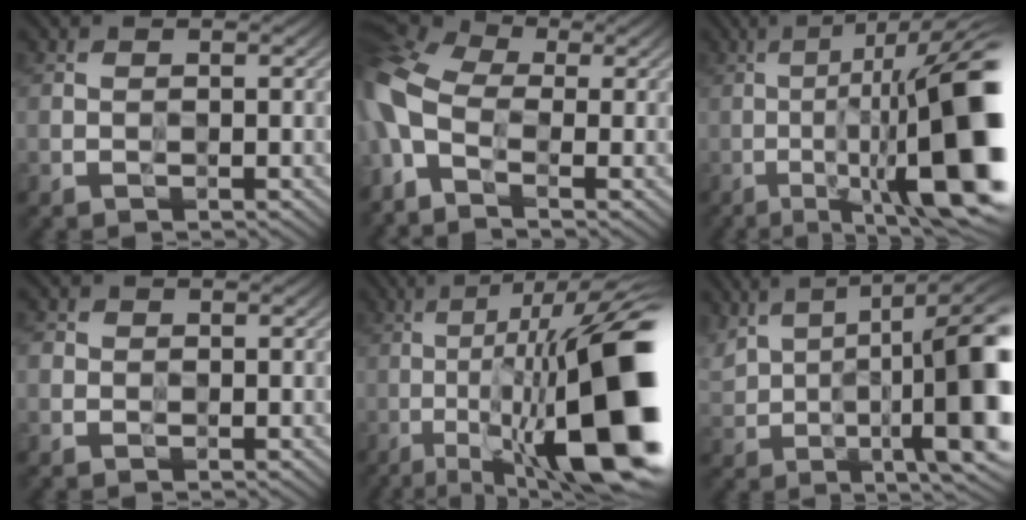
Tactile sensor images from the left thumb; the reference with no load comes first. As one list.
[{"total": 11.5, "force": [-2.8, 6.1, 9.3], "torque": [-0.256, -0.018, -0.060]}, {"total": 18.1, "force": [-3.1, 4.7, 17.2], "torque": [-0.245, 0.021, -0.041]}, {"total": 1.8, "force": [0.1, 1.7, 0.7], "torque": [-0.016, -0.004, 0.002]}, {"total": 18.7, "force": [-5.1, 4.7, 17.3], "torque": [-0.274, 0.016, -0.075]}, {"total": 17.0, "force": [2.3, 5.9, 15.8], "torque": [-0.252, 0.023, 0.057]}]